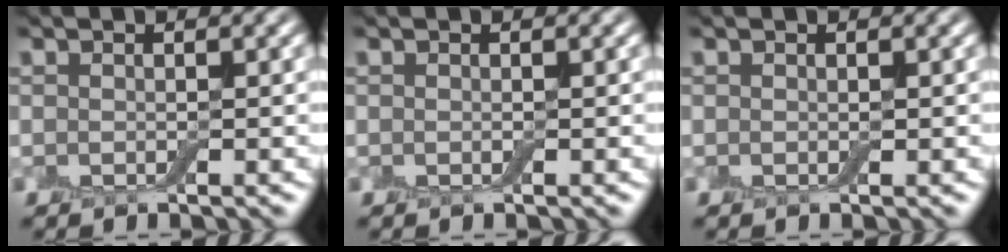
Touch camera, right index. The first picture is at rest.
{"total": 0.0}
{"total": 0.0}